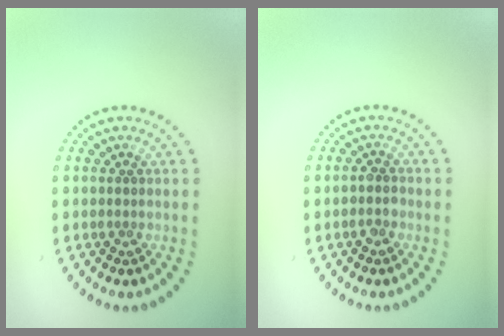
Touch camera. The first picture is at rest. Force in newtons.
{"total": 1.3, "press": 1.2, "slide": 0.6}